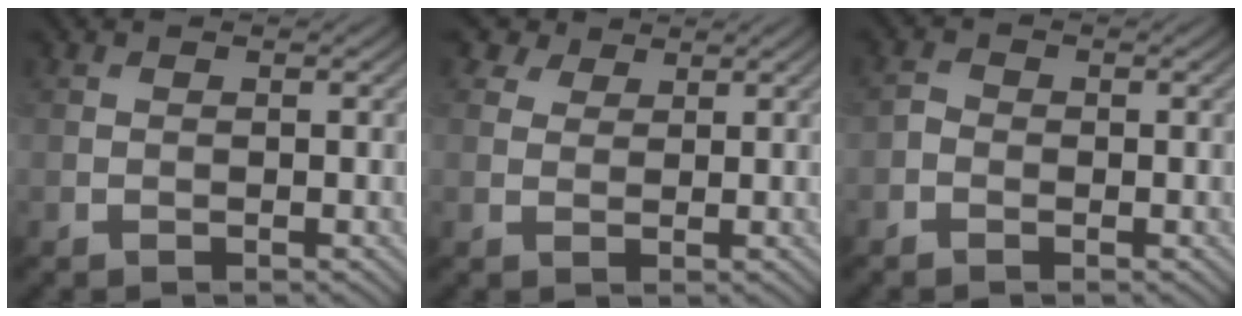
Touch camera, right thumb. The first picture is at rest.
{"total": 3.2, "force": [2.3, 2.0, 1.1], "torque": [-0.029, 0.000, 0.047]}
{"total": 1.4, "force": [-0.8, 1.0, 0.6], "torque": [-0.014, 0.002, -0.020]}